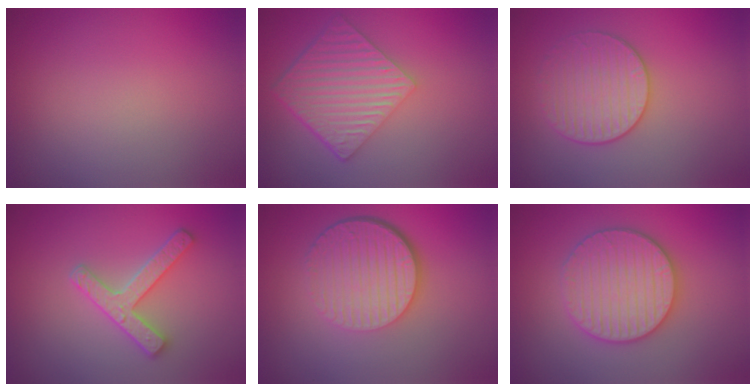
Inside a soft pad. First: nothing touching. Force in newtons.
{"total": 6.4, "press": 4.4, "slide": 4.6}
{"total": 3.1, "press": 3.1, "slide": 0.1}
{"total": 3.1, "press": 2.9, "slide": 1.1}
{"total": 6.7, "press": 4.4, "slide": 5.0}
{"total": 5.9, "press": 5.7, "slide": 1.1}